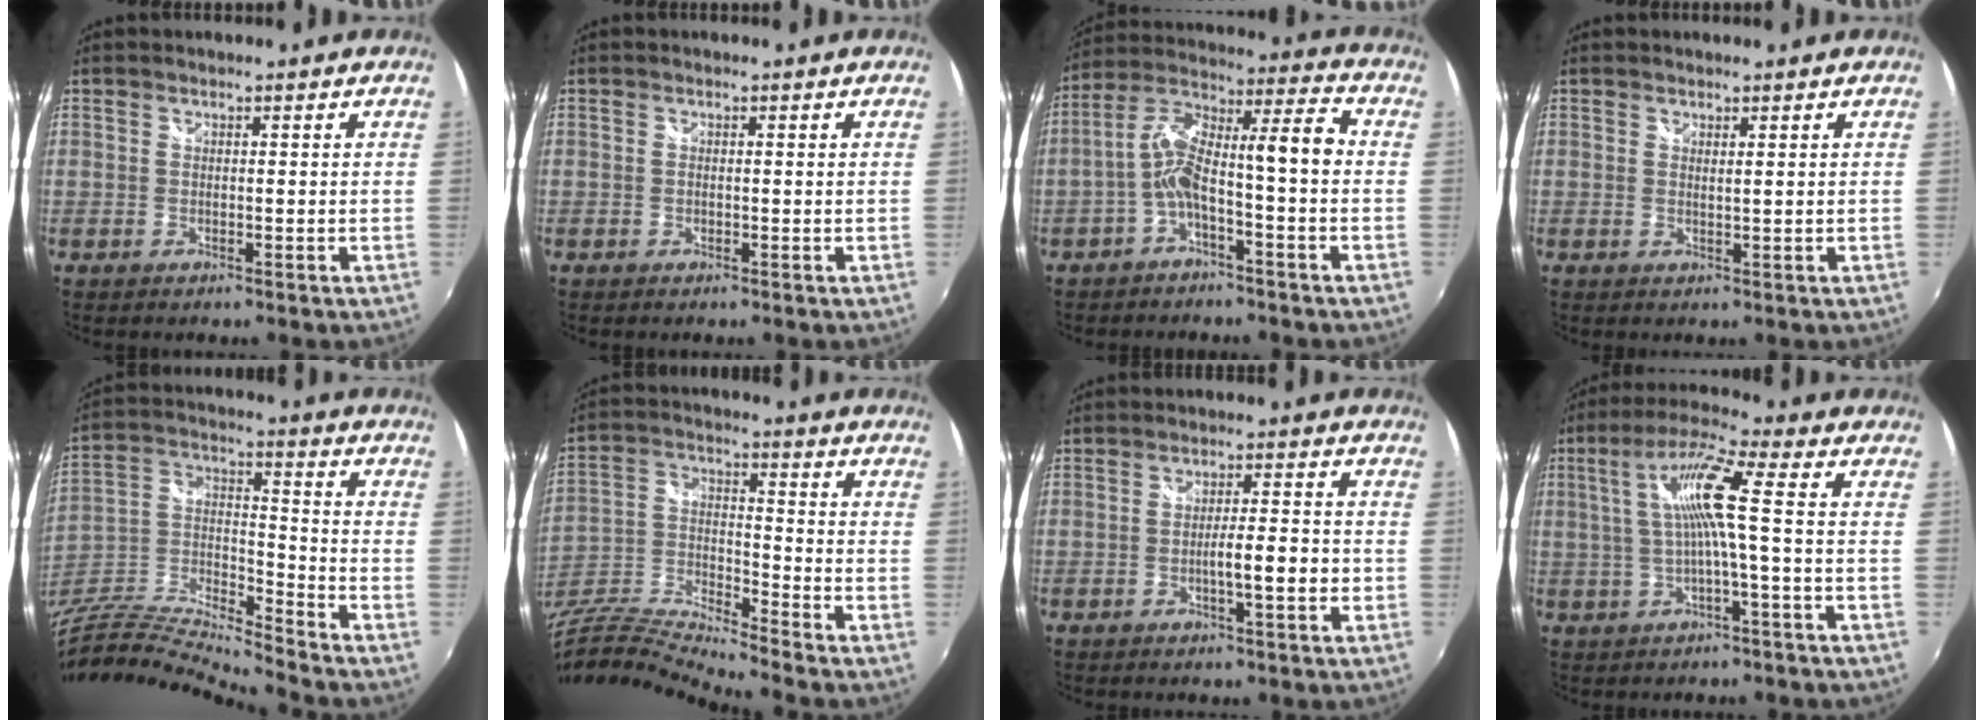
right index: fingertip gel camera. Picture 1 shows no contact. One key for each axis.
{"total": 0.0}
{"total": 11.0, "fx": -2.5, "fy": 2.2, "fz": 10.5, "tx": -0.198, "ty": 0.023, "tz": -0.042}
{"total": 0.9, "fx": 0.7, "fy": -0.6, "fz": 0.0, "tx": 0.001, "ty": -0.004, "tz": 0.009}
{"total": 18.3, "fx": -15.8, "fy": 1.6, "fz": 9.1, "tx": -0.193, "ty": -0.021, "tz": -0.308}
{"total": 15.3, "fx": -13.1, "fy": 0.3, "fz": 7.9, "tx": -0.168, "ty": -0.025, "tz": -0.263}
{"total": 5.0, "fx": -1.7, "fy": 0.3, "fz": 4.7, "tx": -0.080, "ty": -0.001, "tz": -0.024}
{"total": 9.5, "fx": -0.4, "fy": -0.7, "fz": 9.4, "tx": -0.182, "ty": 0.010, "tz": 0.000}